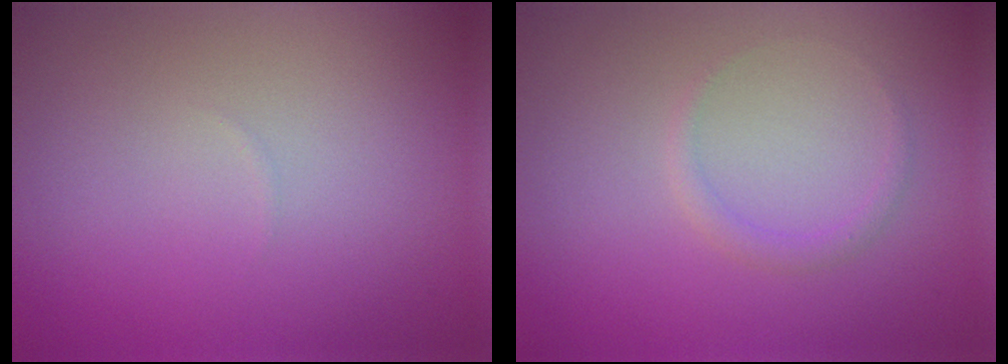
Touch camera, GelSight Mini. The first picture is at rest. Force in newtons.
{"total": 1.0, "press": 1.0, "slide": 0.1}